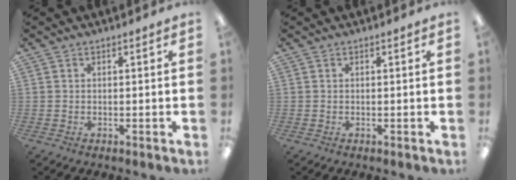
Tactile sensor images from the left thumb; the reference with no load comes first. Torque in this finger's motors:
{"motor_torque": [-0.02, 0.02, 0.00, -0.02, 0.00]}